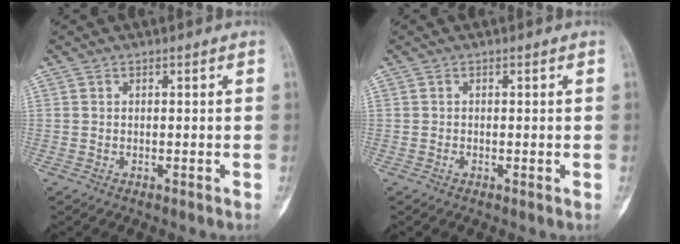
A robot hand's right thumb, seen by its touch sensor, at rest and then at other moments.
{"total": 0.6, "force": [-0.2, 0.4, 0.4], "torque": [-0.003, 0.000, -0.005]}